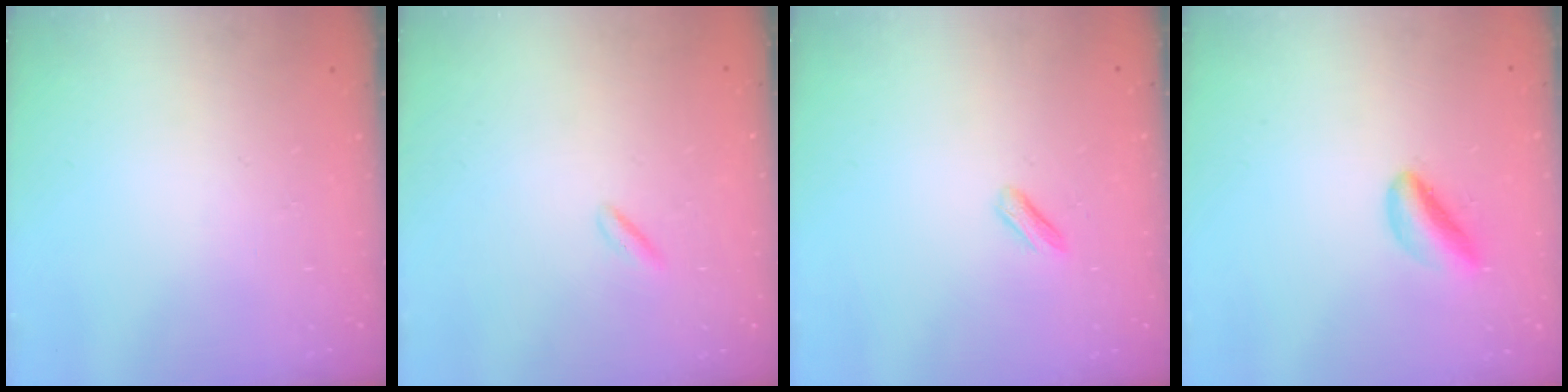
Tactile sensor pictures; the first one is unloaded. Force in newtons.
{"total": 1.3, "press": 1.1, "slide": 0.6}
{"total": 2.8, "press": 2.7, "slide": 0.8}
{"total": 5.2, "press": 5.1, "slide": 1.1}